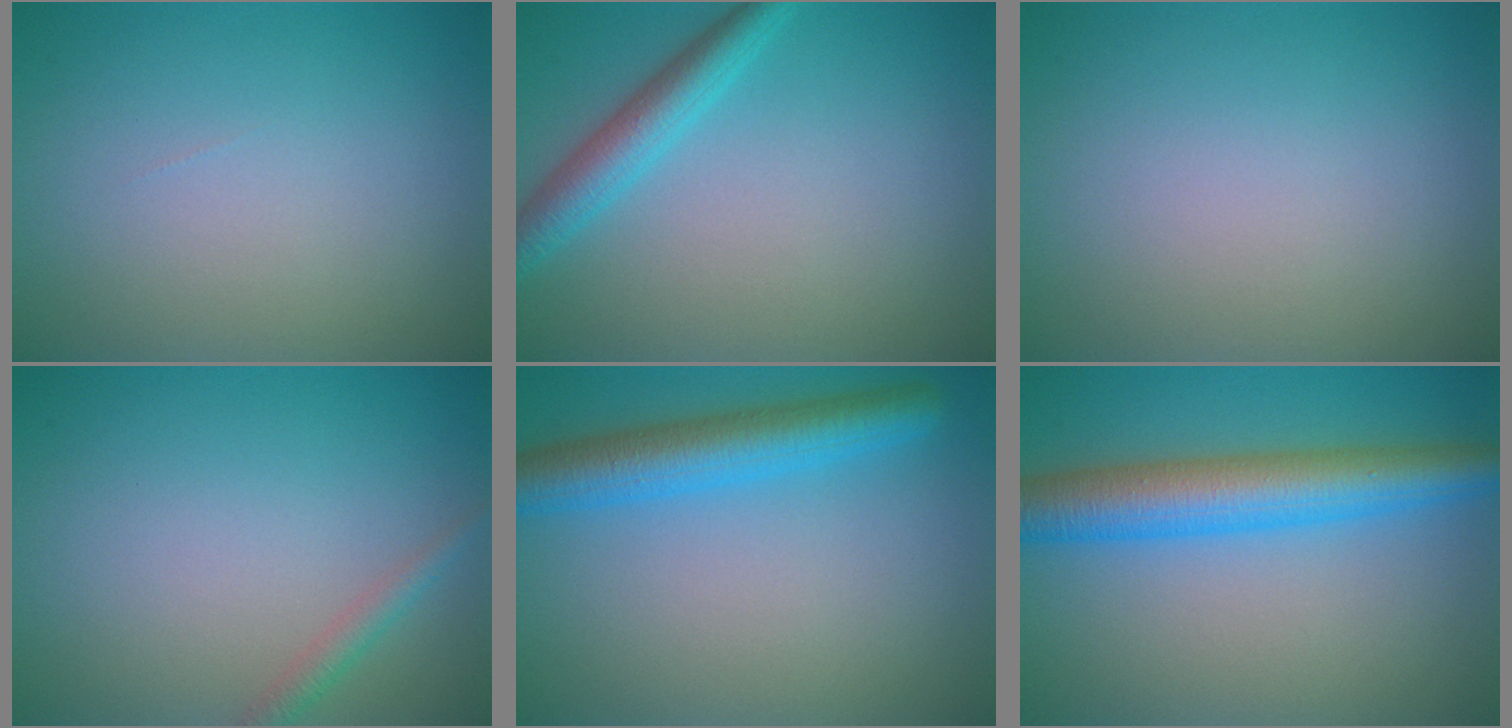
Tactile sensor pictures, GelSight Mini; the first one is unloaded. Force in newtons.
{"total": 3.4, "press": 3.4, "slide": 0.1}
{"total": 0.0}
{"total": 1.4, "press": 1.4, "slide": 0.1}
{"total": 5.2, "press": 5.2, "slide": 0.2}
{"total": 6.8, "press": 6.8, "slide": 0.0}